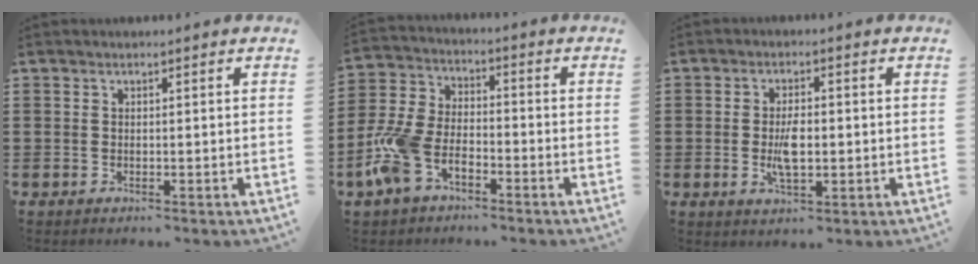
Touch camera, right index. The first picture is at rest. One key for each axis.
{"total": 7.8, "fx": -4.4, "fy": 3.9, "fz": 5.0, "tx": -0.141, "ty": -0.004, "tz": -0.093}
{"total": 4.8, "fx": -0.5, "fy": 2.0, "fz": 4.4, "tx": -0.094, "ty": -0.003, "tz": -0.013}